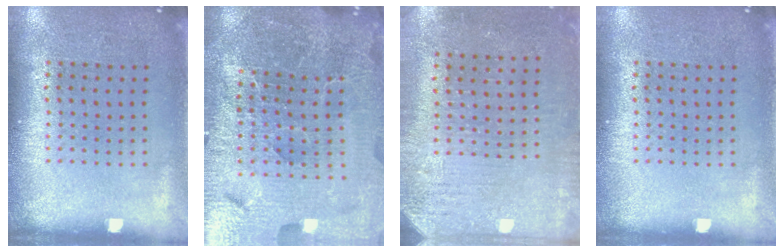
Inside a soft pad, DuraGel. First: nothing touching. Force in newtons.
{"total": 6.6, "press": 5.9, "slide": 3.0}
{"total": 3.1, "press": 2.6, "slide": 1.6}
{"total": 0.0}